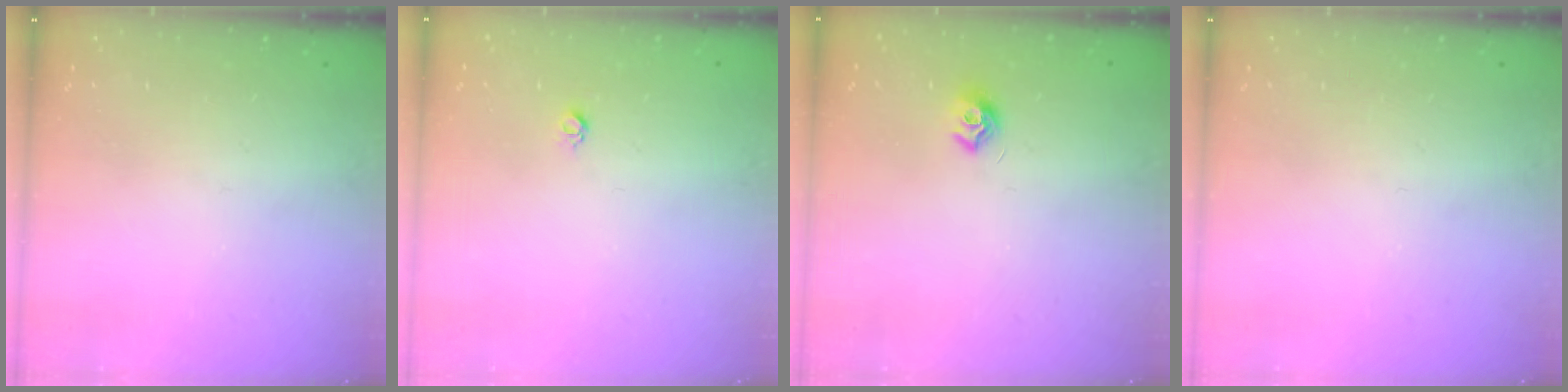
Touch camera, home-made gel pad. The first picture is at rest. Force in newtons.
{"total": 3.0, "press": 2.9, "slide": 0.4}
{"total": 7.9, "press": 7.9, "slide": 0.6}
{"total": 0.0}